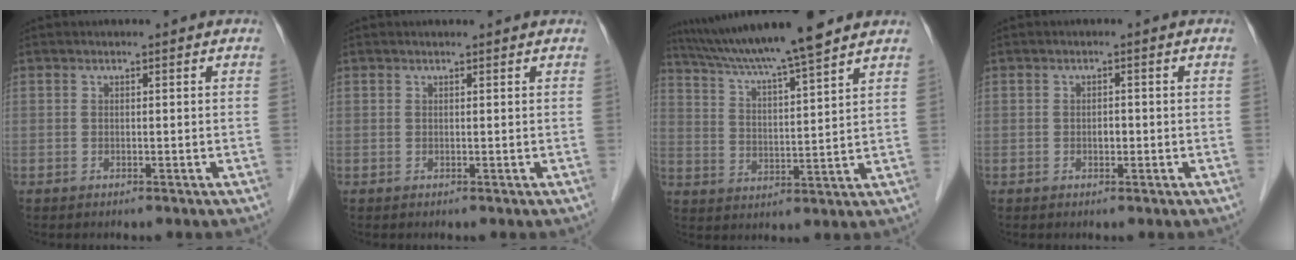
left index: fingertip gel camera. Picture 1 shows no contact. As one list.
[{"total": 1.6, "force": [1.4, 0.0, 0.7], "torque": [-0.010, 0.012, 0.019]}, {"total": 15.3, "force": [12.9, -0.4, 8.1], "torque": [-0.145, 0.016, 0.209]}, {"total": 1.1, "force": [-0.4, 0.6, 0.8], "torque": [-0.016, 0.001, -0.006]}]